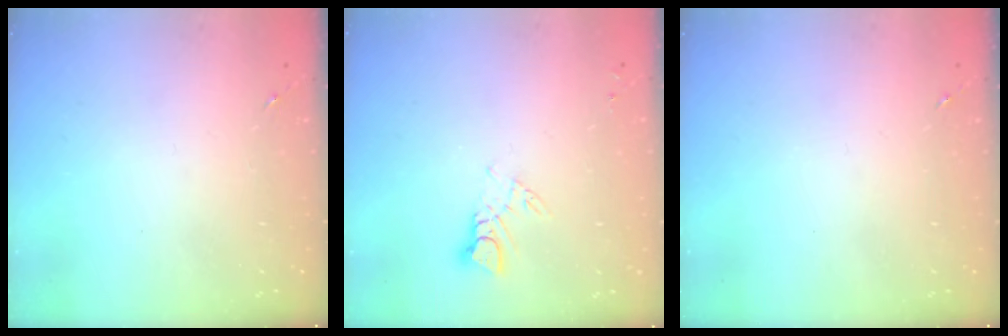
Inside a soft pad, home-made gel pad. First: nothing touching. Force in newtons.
{"total": 4.5, "press": 4.5, "slide": 0.5}
{"total": 0.0}